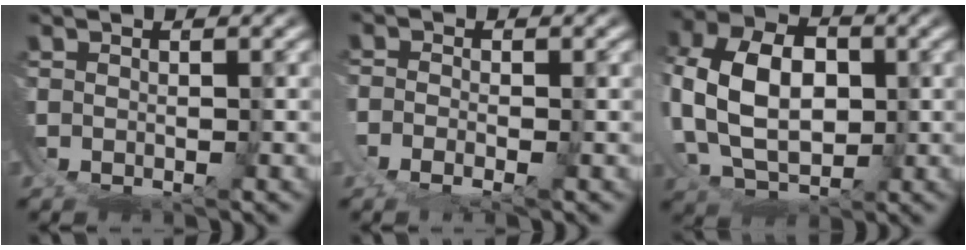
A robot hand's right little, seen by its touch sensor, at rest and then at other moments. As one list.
[{"total": 1.1, "force": [-0.4, -0.8, 0.6], "torque": [-0.008, -0.004, -0.004]}, {"total": 7.7, "force": [1.9, 6.0, 4.5], "torque": [-0.120, -0.019, 0.042]}]